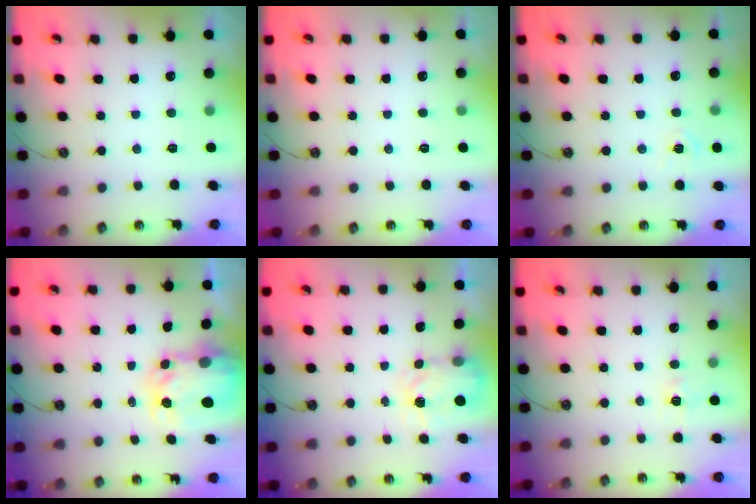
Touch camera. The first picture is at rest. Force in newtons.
{"total": 0.0}
{"total": 4.9, "press": 4.9, "slide": 0.4}
{"total": 6.1, "press": 6.1, "slide": 0.5}
{"total": 3.9, "press": 3.9, "slide": 0.7}
{"total": 5.0, "press": 5.0, "slide": 0.7}